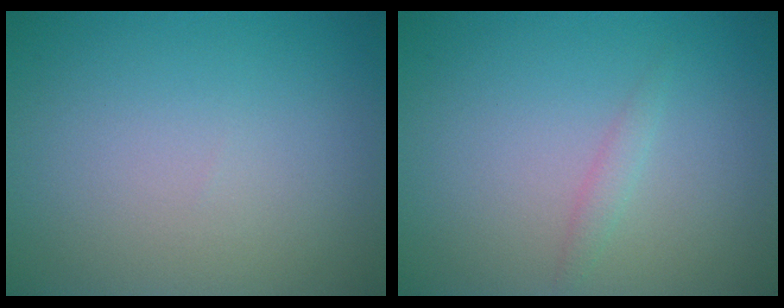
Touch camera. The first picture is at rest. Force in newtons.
{"total": 1.0, "press": 1.0, "slide": 0.1}